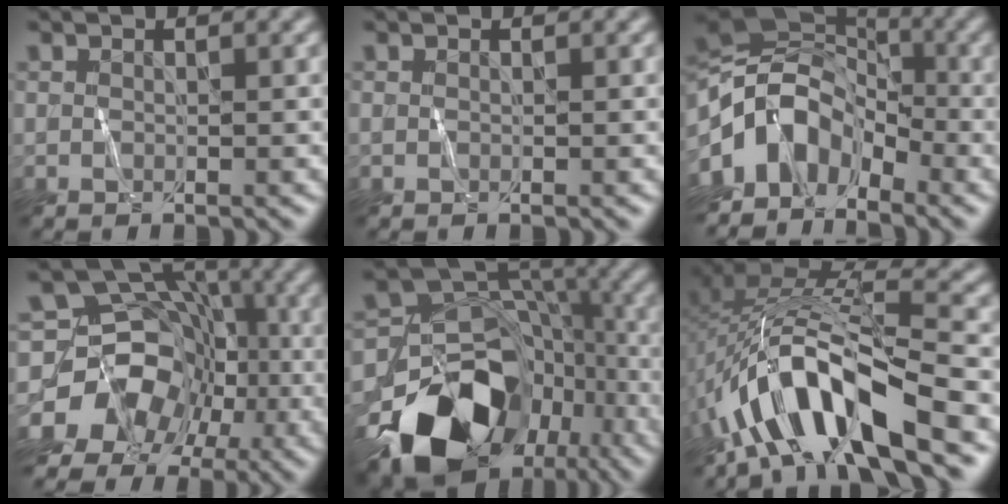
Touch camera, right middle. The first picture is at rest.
{"total": 0.0}
{"total": 7.0, "force": [-4.1, 4.3, 3.6], "torque": [-0.057, 0.013, -0.092]}
{"total": 11.2, "force": [-5.4, 9.4, 2.8], "torque": [-0.035, -0.012, -0.109]}
{"total": 14.5, "force": [-8.0, 10.0, 6.8], "torque": [-0.139, -0.010, -0.133]}
{"total": 10.4, "force": [-5.3, 3.0, 8.4], "torque": [-0.162, 0.018, -0.098]}